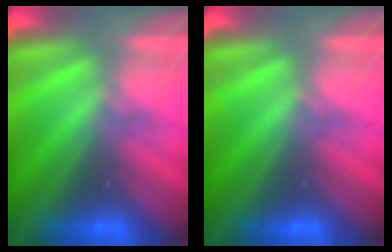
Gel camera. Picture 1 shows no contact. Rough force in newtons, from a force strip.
{"total": 0.0}